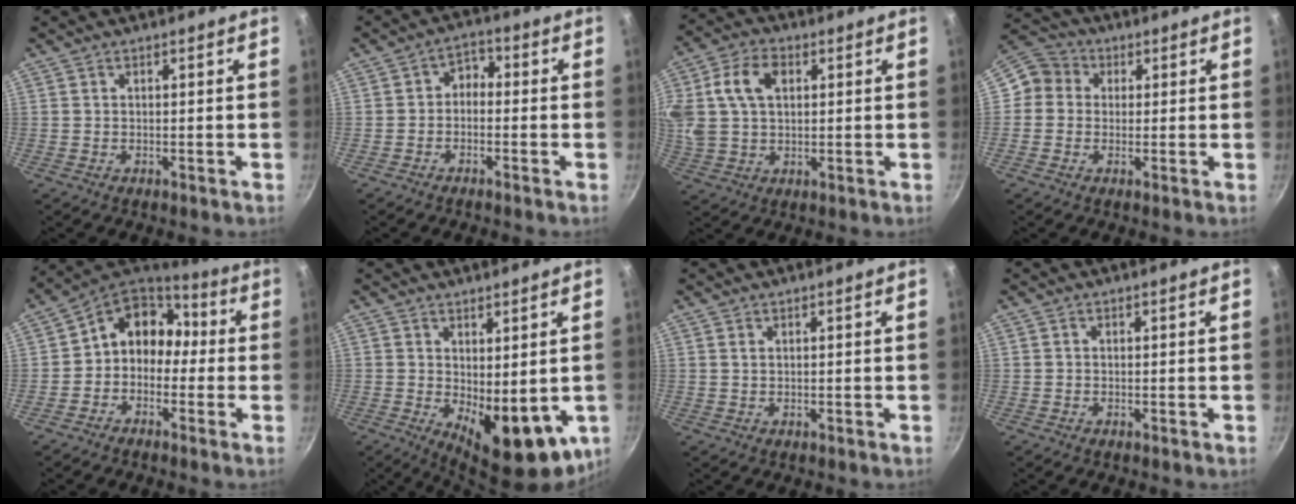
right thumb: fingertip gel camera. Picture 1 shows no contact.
{"total": 3.3, "force": [-1.1, 2.4, 1.9], "torque": [-0.020, 0.025, -0.028]}
{"total": 16.0, "force": [3.9, 11.2, 10.7], "torque": [-0.230, 0.027, 0.069]}
{"total": 6.6, "force": [0.5, 6.2, 2.0], "torque": [0.001, 0.016, -0.013]}
{"total": 10.8, "force": [-1.1, 9.0, 5.9], "torque": [-0.056, 0.055, -0.041]}
{"total": 11.9, "force": [-0.2, 5.7, 10.5], "torque": [-0.124, -0.023, 0.013]}
{"total": 0.7, "force": [0.4, 0.5, 0.5], "torque": [-0.009, 0.002, 0.007]}
{"total": 0.0}